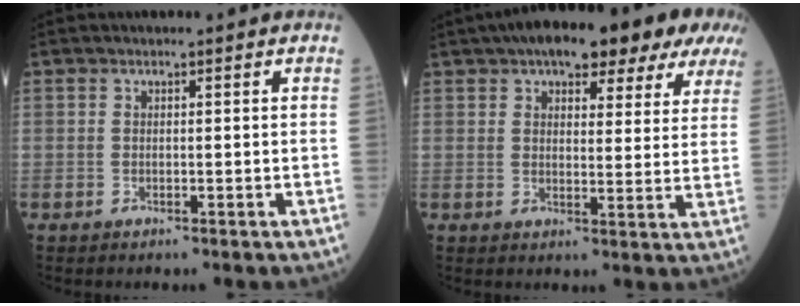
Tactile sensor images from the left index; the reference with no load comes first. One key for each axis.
{"total": 16.2, "fx": 11.6, "fy": 5.3, "fz": 10.0, "tx": -0.131, "ty": 0.040, "tz": 0.139}